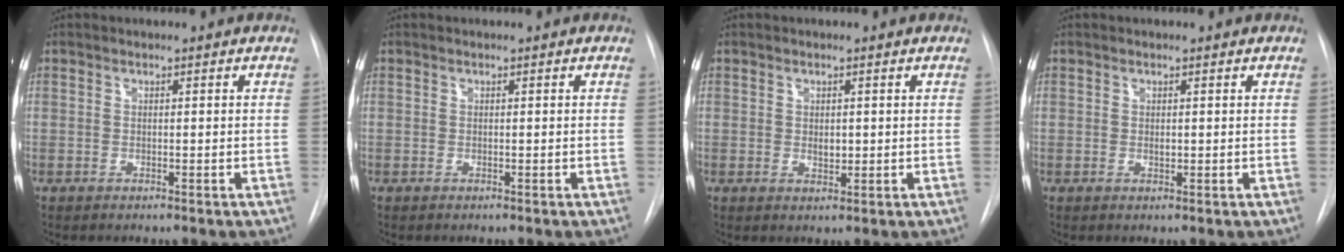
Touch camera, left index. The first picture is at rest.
{"total": 0.0}
{"total": 1.5, "force": [0.2, 1.0, 1.1], "torque": [-0.016, -0.004, 0.006]}
{"total": 0.6, "force": [0.2, 0.4, 0.5], "torque": [-0.007, -0.001, 0.002]}